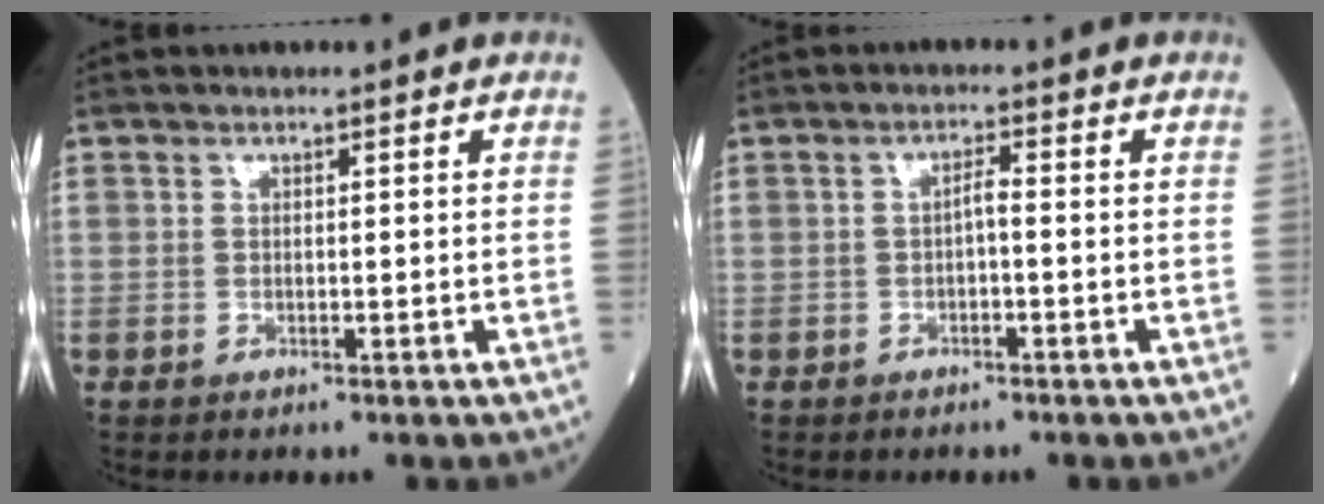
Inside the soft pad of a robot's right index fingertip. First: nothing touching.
{"total": 1.6, "force": [-0.4, 0.2, 1.5], "torque": [-0.023, 0.004, -0.009]}